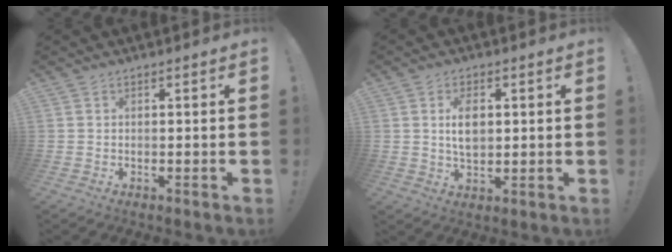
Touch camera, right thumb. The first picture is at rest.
{"total": 6.6, "force": [1.1, 4.1, 5.1], "torque": [-0.086, 0.002, 0.017]}